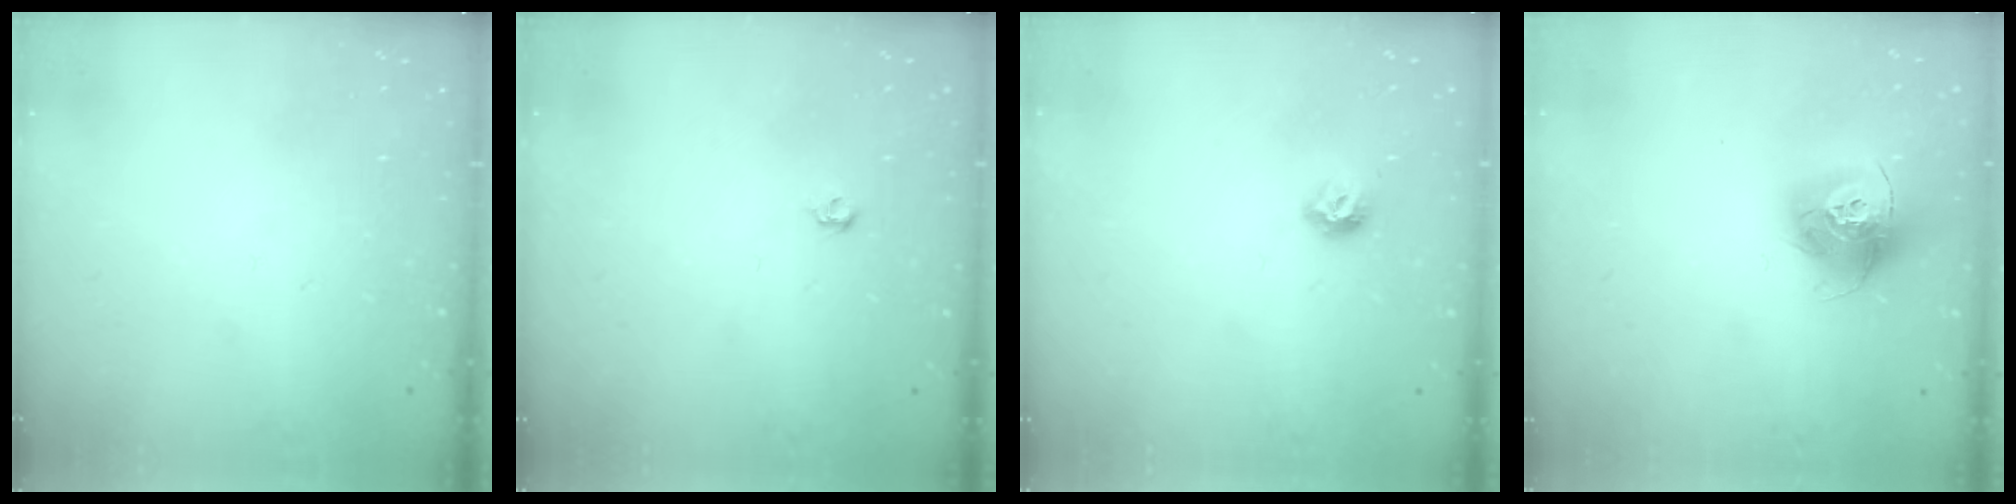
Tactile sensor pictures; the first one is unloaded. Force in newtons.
{"total": 3.9, "press": 3.8, "slide": 0.8}
{"total": 5.8, "press": 5.7, "slide": 0.9}
{"total": 14.1, "press": 14.1, "slide": 1.3}